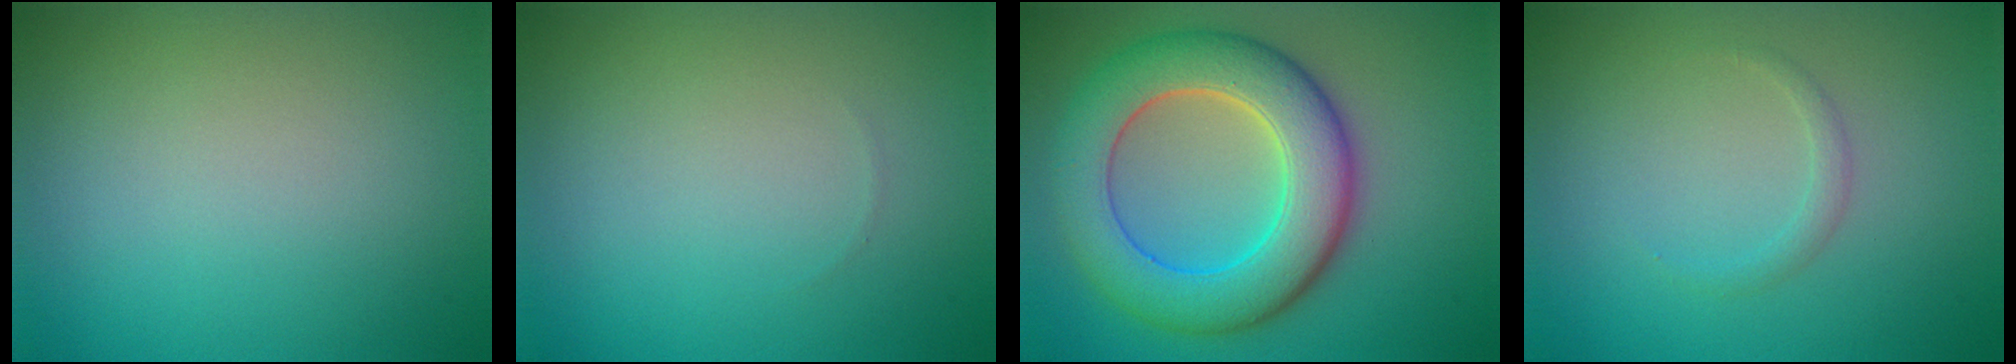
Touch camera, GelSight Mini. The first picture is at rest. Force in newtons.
{"total": 0.0}
{"total": 9.1, "press": 9.1, "slide": 0.5}
{"total": 0.9, "press": 0.9, "slide": 0.0}